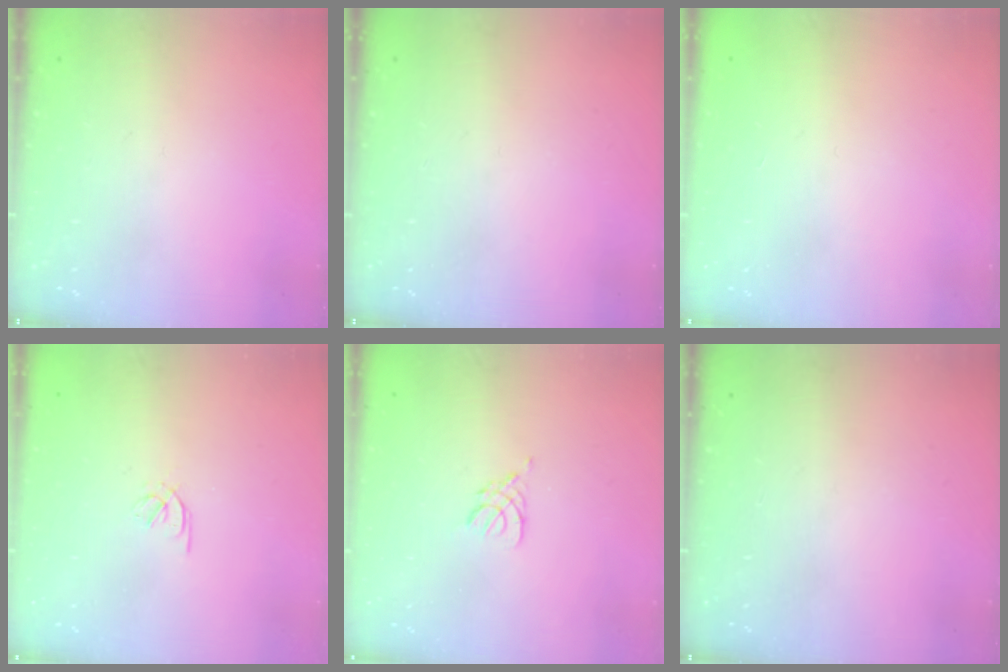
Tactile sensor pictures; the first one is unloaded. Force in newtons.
{"total": 0.0}
{"total": 0.8, "press": 0.8, "slide": 0.2}
{"total": 1.5, "press": 1.4, "slide": 0.5}
{"total": 3.0, "press": 3.0, "slide": 0.6}
{"total": 0.0}